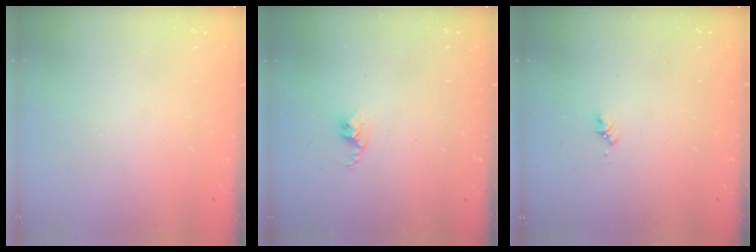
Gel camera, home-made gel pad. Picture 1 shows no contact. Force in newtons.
{"total": 2.8, "press": 2.7, "slide": 0.4}
{"total": 1.6, "press": 1.6, "slide": 0.3}